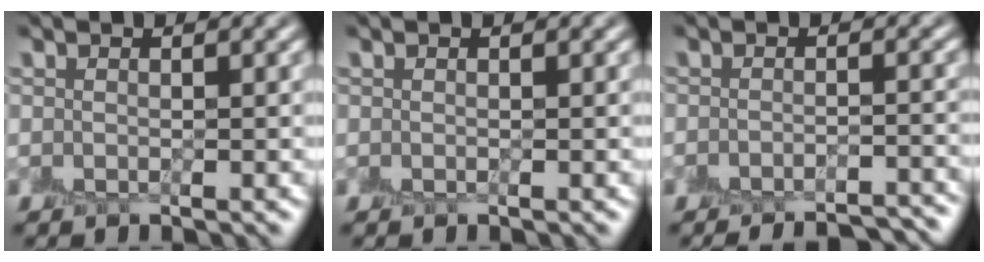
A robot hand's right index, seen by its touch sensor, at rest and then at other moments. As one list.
[{"total": 0.0}, {"total": 5.4, "force": [-5.1, 1.1, 1.3], "torque": [-0.012, -0.002, -0.056]}]